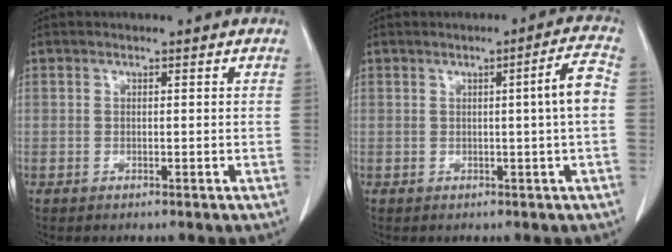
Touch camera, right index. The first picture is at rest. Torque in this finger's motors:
{"motor_torque": [0.44, -0.10, 0.12, 0.03]}